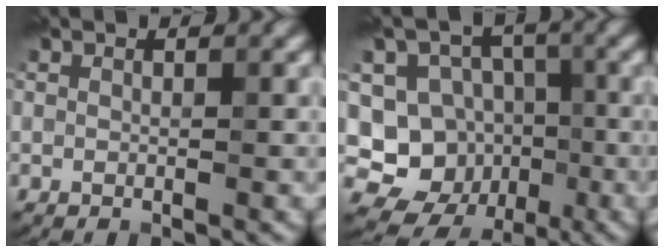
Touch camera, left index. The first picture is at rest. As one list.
[{"total": 12.2, "force": [-3.5, 11.3, 3.2], "torque": [-0.073, 0.010, -0.051]}]